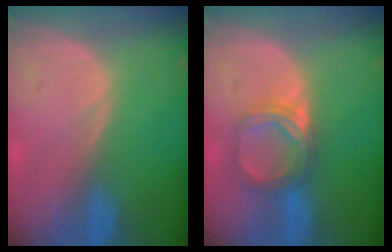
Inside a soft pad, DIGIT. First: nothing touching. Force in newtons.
{"total": 5.3, "press": 4.9, "slide": 1.9}